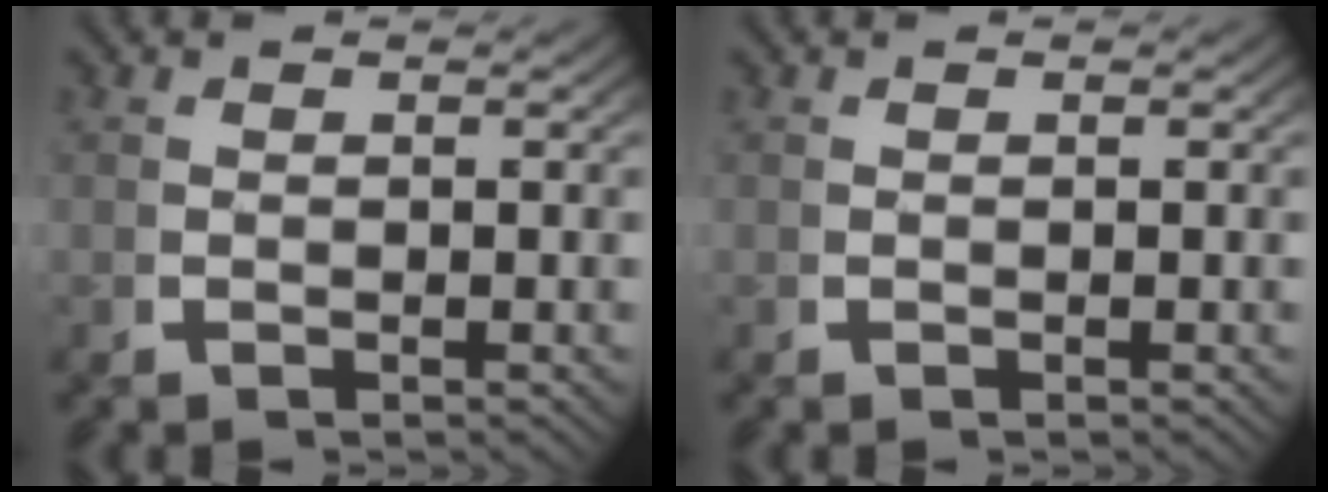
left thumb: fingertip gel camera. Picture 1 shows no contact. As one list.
[{"total": 0.0}]